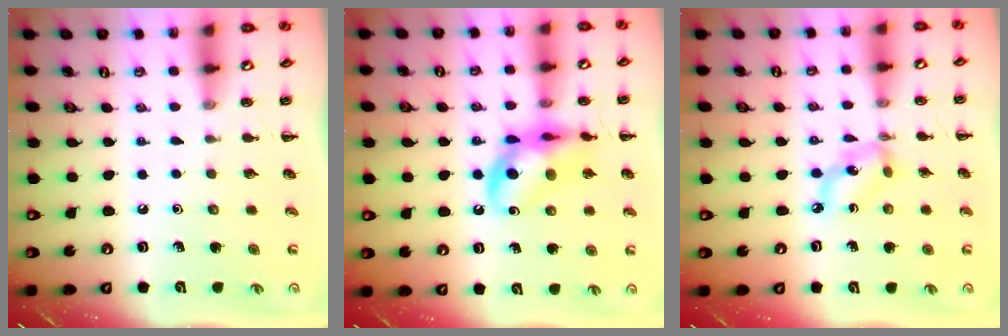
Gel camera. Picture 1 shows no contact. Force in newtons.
{"total": 13.2, "press": 12.9, "slide": 2.6}
{"total": 6.0, "press": 5.8, "slide": 1.5}